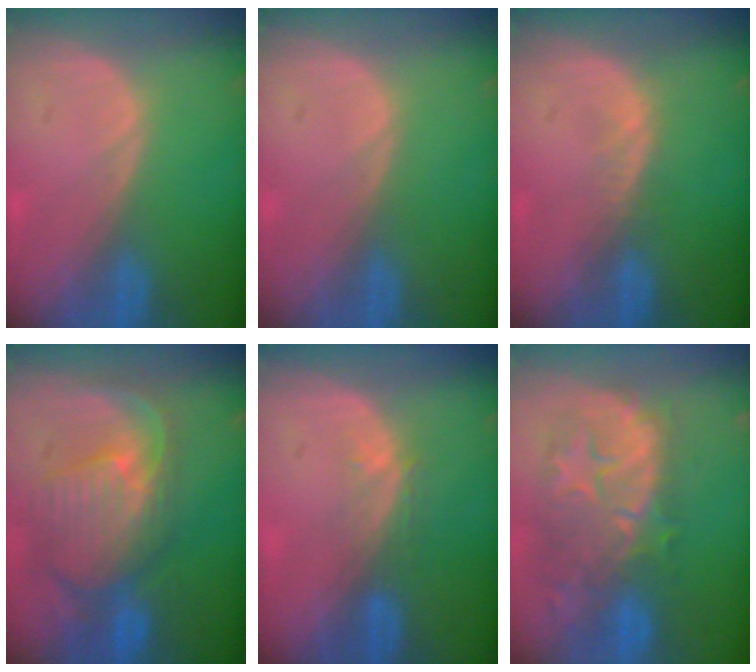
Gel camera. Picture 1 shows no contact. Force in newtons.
{"total": 0.0}
{"total": 1.1, "press": 1.1, "slide": 0.3}
{"total": 11.0, "press": 9.6, "slide": 5.4}
{"total": 2.9, "press": 2.4, "slide": 1.7}
{"total": 11.0, "press": 10.2, "slide": 4.0}